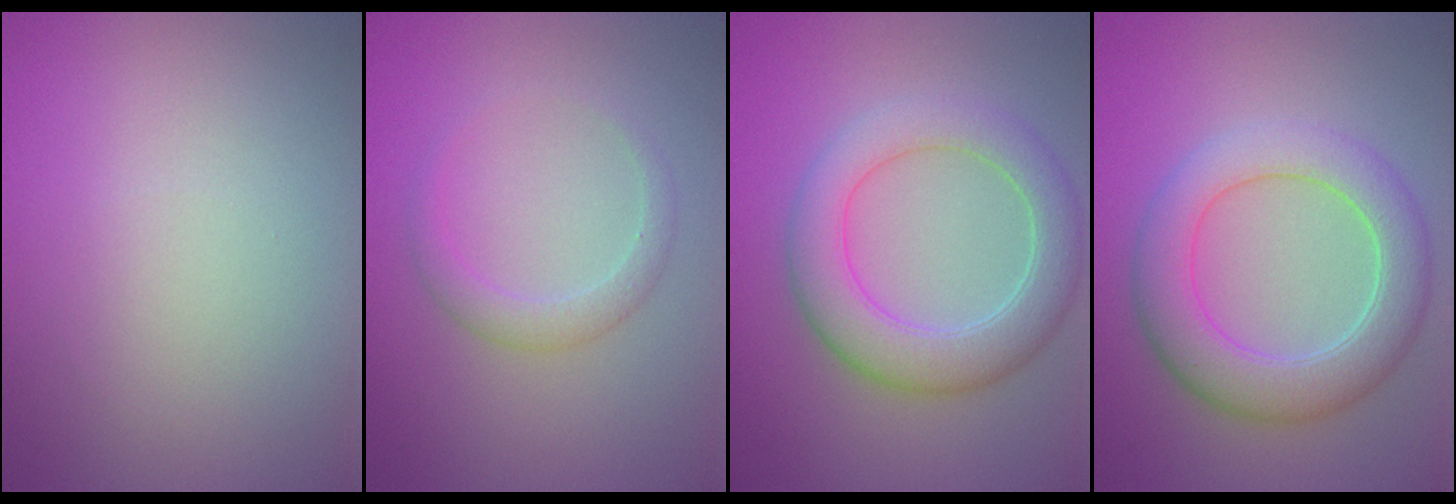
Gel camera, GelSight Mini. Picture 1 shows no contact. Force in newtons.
{"total": 1.9, "press": 1.9, "slide": 0.1}
{"total": 6.0, "press": 5.9, "slide": 0.4}
{"total": 6.1, "press": 6.1, "slide": 0.5}